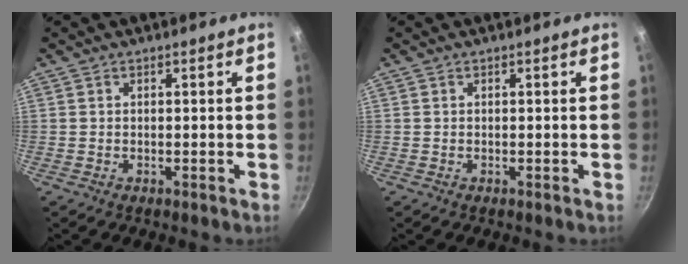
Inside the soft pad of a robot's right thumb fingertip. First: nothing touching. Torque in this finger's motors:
{"motor_torque": [-0.05, 0.05, 0.00, 0.00, 0.00]}